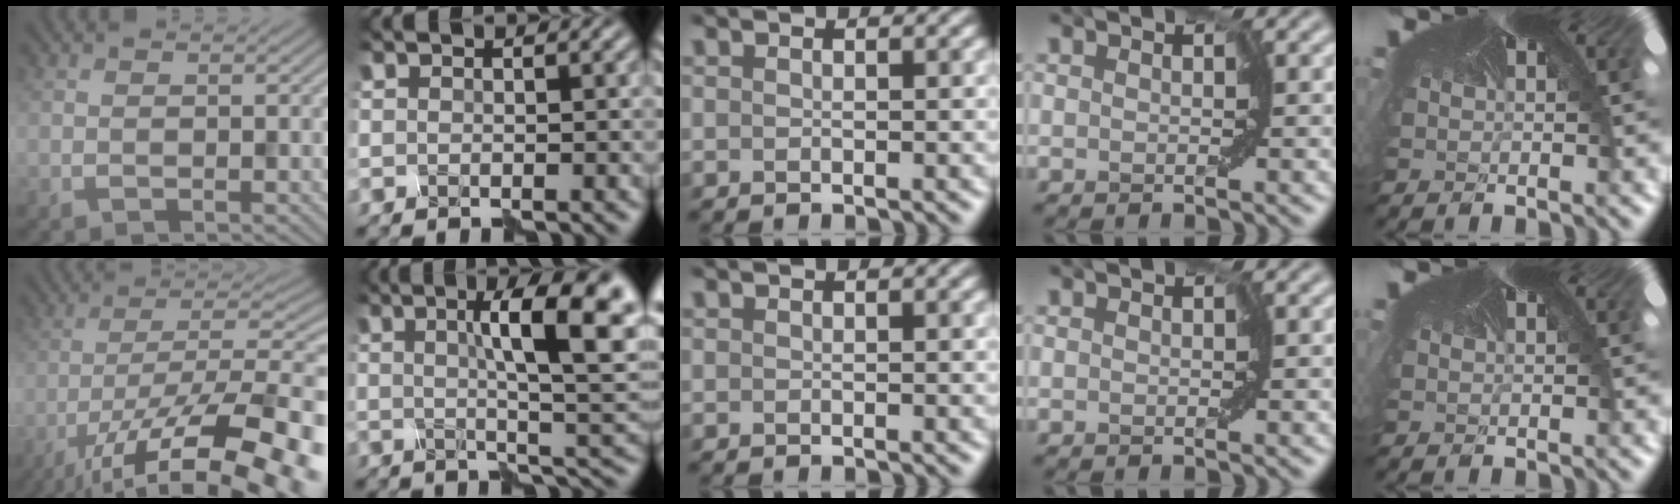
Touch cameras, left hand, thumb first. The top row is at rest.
{"thumb": {"total": 17.2, "force": [-10.6, 5.7, 12.3], "torque": [-0.198, -0.018, -0.164]}, "index": {"total": 11.5, "force": [3.4, 2.8, 10.6], "torque": [-0.125, 0.011, 0.054]}}